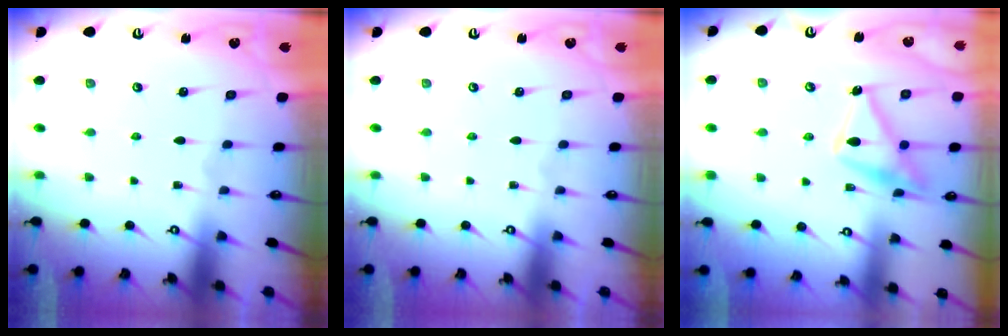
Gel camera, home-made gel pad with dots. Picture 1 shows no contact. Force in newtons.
{"total": 0.0}
{"total": 16.2, "press": 16.2, "slide": 1.0}